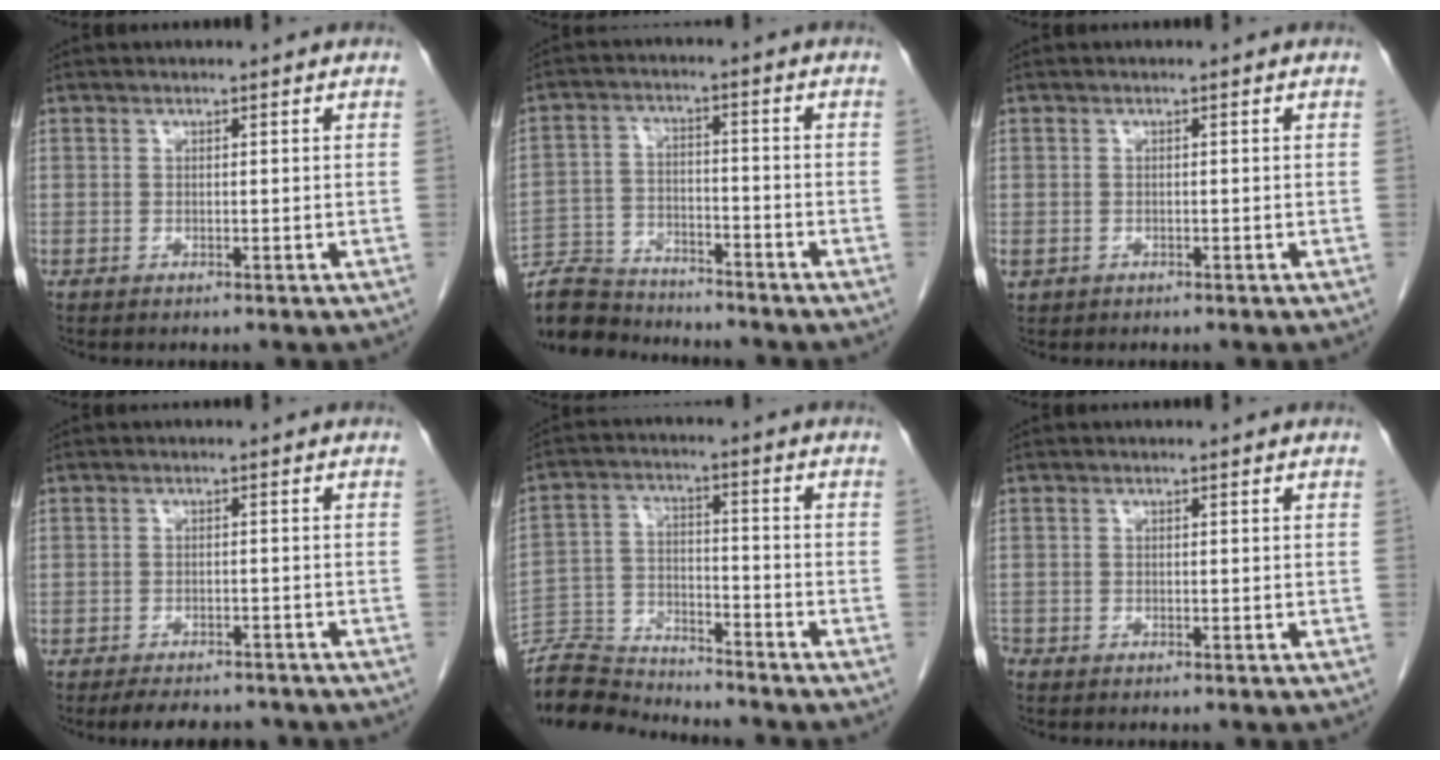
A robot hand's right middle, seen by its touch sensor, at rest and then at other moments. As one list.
[{"total": 11.2, "force": [-10.7, 2.4, 2.0], "torque": [-0.041, 0.005, -0.187]}, {"total": 1.1, "force": [-0.4, 1.0, 0.4], "torque": [-0.012, 0.002, 0.001]}, {"total": 7.3, "force": [-6.5, 2.3, 2.5], "torque": [-0.037, -0.005, -0.086]}, {"total": 9.7, "force": [-9.7, 0.7, 0.6], "torque": [-0.016, 0.008, -0.183]}, {"total": 1.1, "force": [-0.9, 0.6, 0.2], "torque": [-0.008, -0.001, -0.017]}]